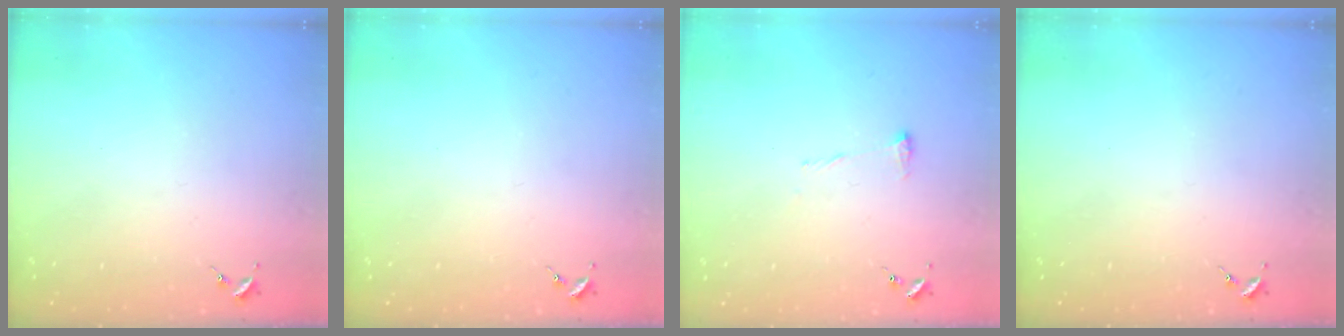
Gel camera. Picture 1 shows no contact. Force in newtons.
{"total": 0.0}
{"total": 7.6, "press": 7.6, "slide": 0.2}
{"total": 0.0}